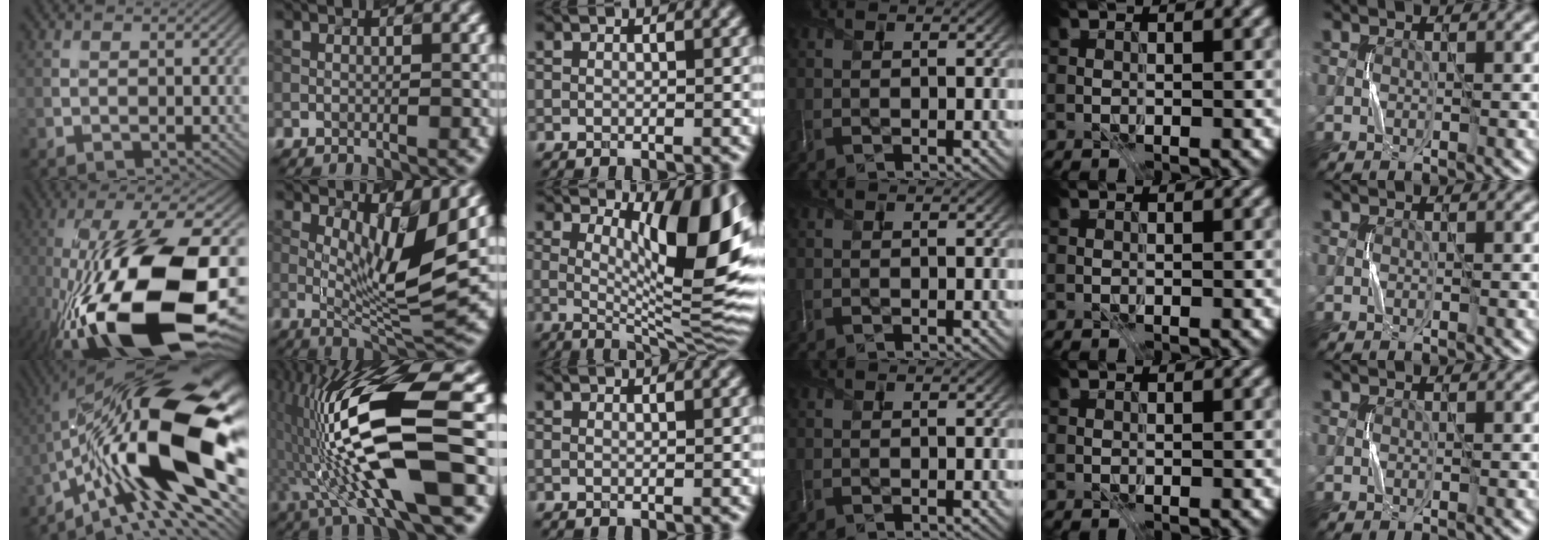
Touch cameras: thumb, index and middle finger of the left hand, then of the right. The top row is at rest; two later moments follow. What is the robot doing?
{"motion": "press", "object": "grip strengthener"}